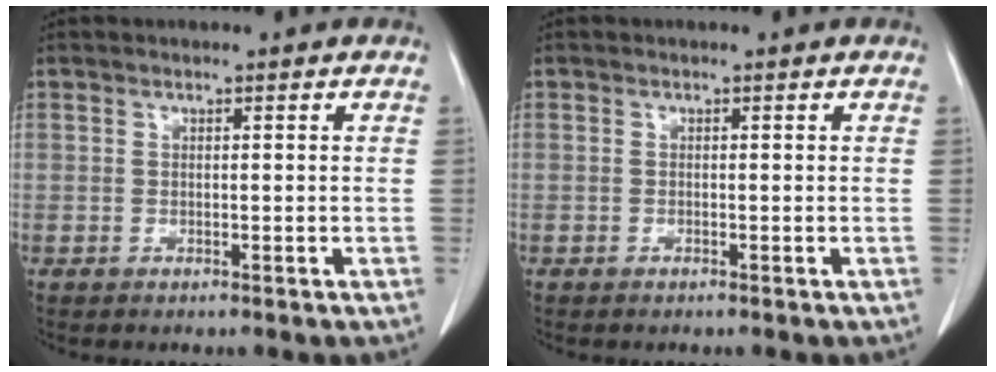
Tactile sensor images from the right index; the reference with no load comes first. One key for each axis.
{"total": 0.0}